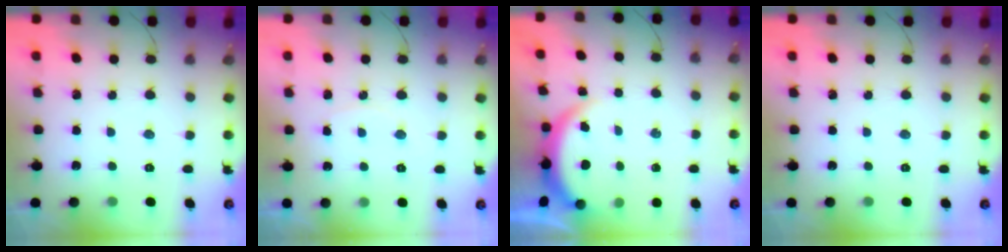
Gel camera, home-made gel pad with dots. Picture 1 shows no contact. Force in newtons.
{"total": 5.6, "press": 5.6, "slide": 0.5}
{"total": 3.7, "press": 3.7, "slide": 0.5}
{"total": 0.0}